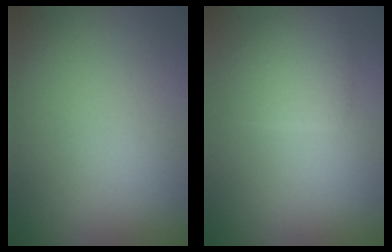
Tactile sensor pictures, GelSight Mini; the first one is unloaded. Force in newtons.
{"total": 2.5, "press": 2.5, "slide": 0.4}